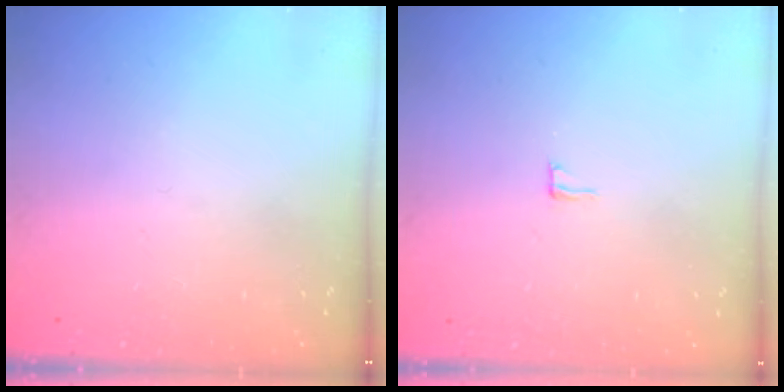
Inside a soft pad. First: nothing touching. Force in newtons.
{"total": 3.1, "press": 3.1, "slide": 0.2}